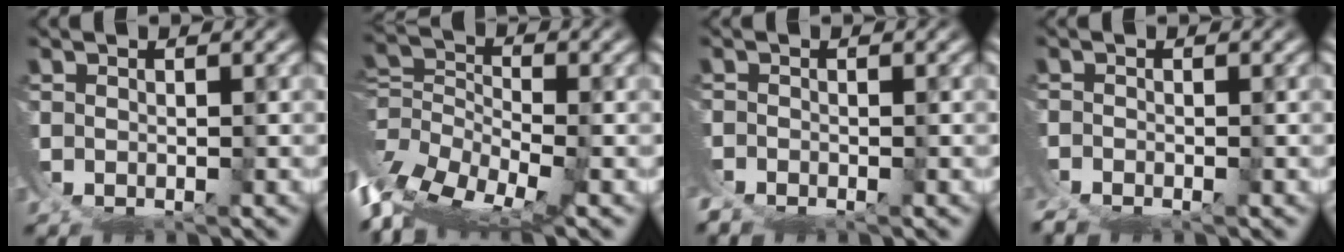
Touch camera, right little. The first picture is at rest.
{"total": 10.0, "force": [-3.6, 6.7, 6.5], "torque": [-0.151, -0.060, -0.049]}
{"total": 1.7, "force": [-1.6, 0.6, 0.0], "torque": [-0.010, -0.012, -0.030]}
{"total": 1.8, "force": [-1.8, 0.4, 0.0], "torque": [-0.004, -0.012, -0.033]}